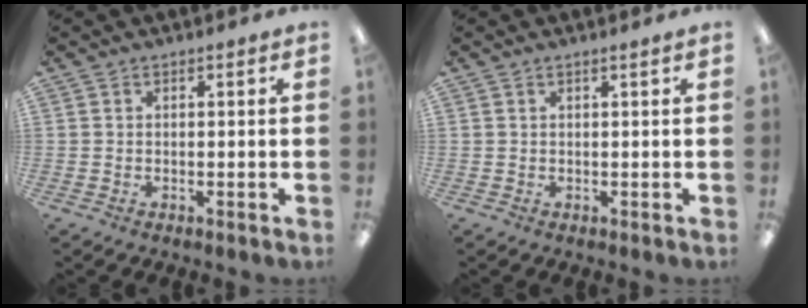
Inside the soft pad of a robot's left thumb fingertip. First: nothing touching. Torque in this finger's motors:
{"motor_torque": [-0.05, -0.16, 0.05, -0.05, 0.02]}